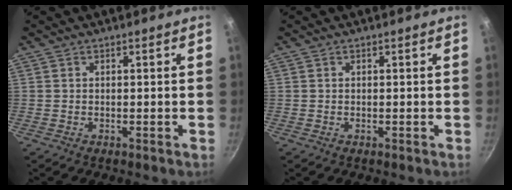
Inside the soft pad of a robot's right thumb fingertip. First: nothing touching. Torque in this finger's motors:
{"motor_torque": [-0.16, 0.15, 0.00, 0.00, 0.01]}